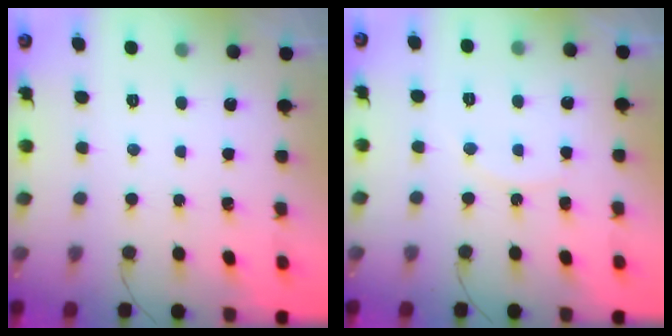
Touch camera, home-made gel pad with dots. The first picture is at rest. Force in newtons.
{"total": 5.8, "press": 5.8, "slide": 0.1}